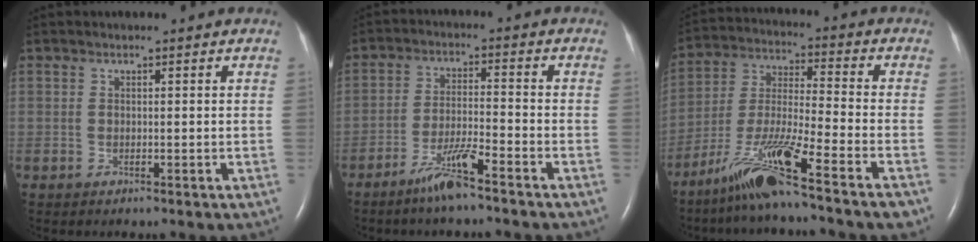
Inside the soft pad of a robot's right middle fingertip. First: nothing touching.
{"total": 6.3, "force": [-4.7, -0.2, 4.2], "torque": [-0.086, -0.013, -0.094]}
{"total": 13.9, "force": [-9.5, -0.9, 10.2], "torque": [-0.207, -0.031, -0.174]}